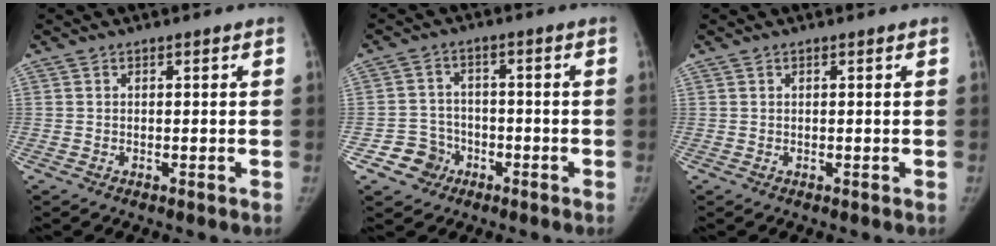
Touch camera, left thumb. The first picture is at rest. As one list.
[{"total": 5.7, "force": [-2.9, 4.9, 0.4], "torque": [0.025, 0.022, -0.050]}, {"total": 0.0}]